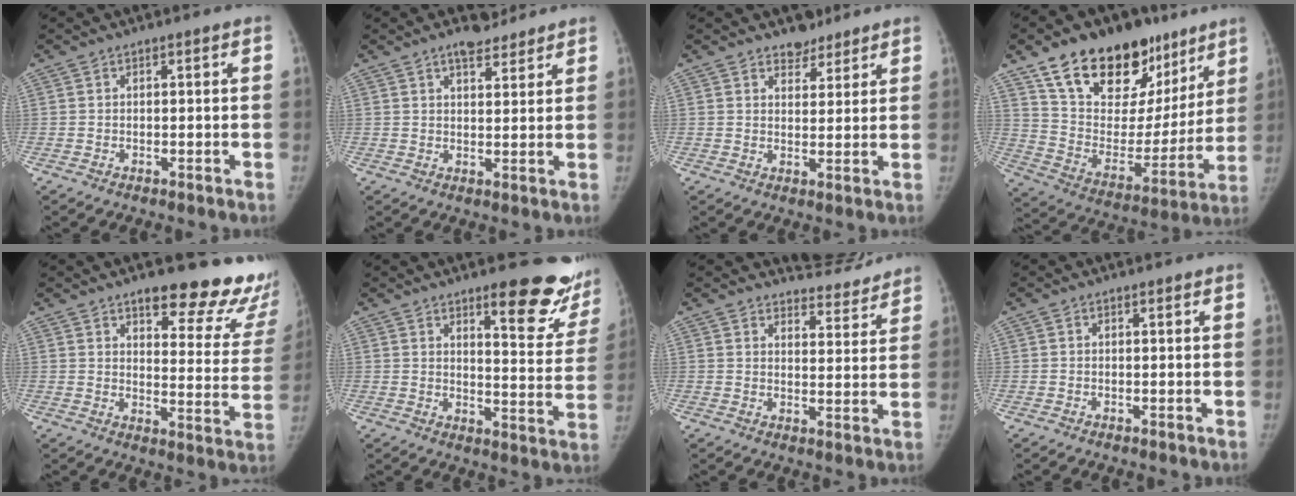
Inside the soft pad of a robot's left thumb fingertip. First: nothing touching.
{"total": 5.2, "force": [4.0, 2.2, 2.5], "torque": [-0.024, -0.025, 0.064]}
{"total": 4.4, "force": [3.5, 2.4, 0.9], "torque": [0.012, -0.025, 0.055]}
{"total": 27.9, "force": [17.8, 15.7, 14.6], "torque": [-0.186, -0.043, 0.296]}
{"total": 21.0, "force": [16.5, 6.7, 11.1], "torque": [-0.090, -0.109, 0.196]}
{"total": 15.7, "force": [11.1, 4.4, 10.2], "torque": [-0.081, -0.088, 0.139]}
{"total": 8.2, "force": [7.9, 2.1, 0.6], "torque": [0.019, -0.064, 0.102]}
{"total": 0.0}